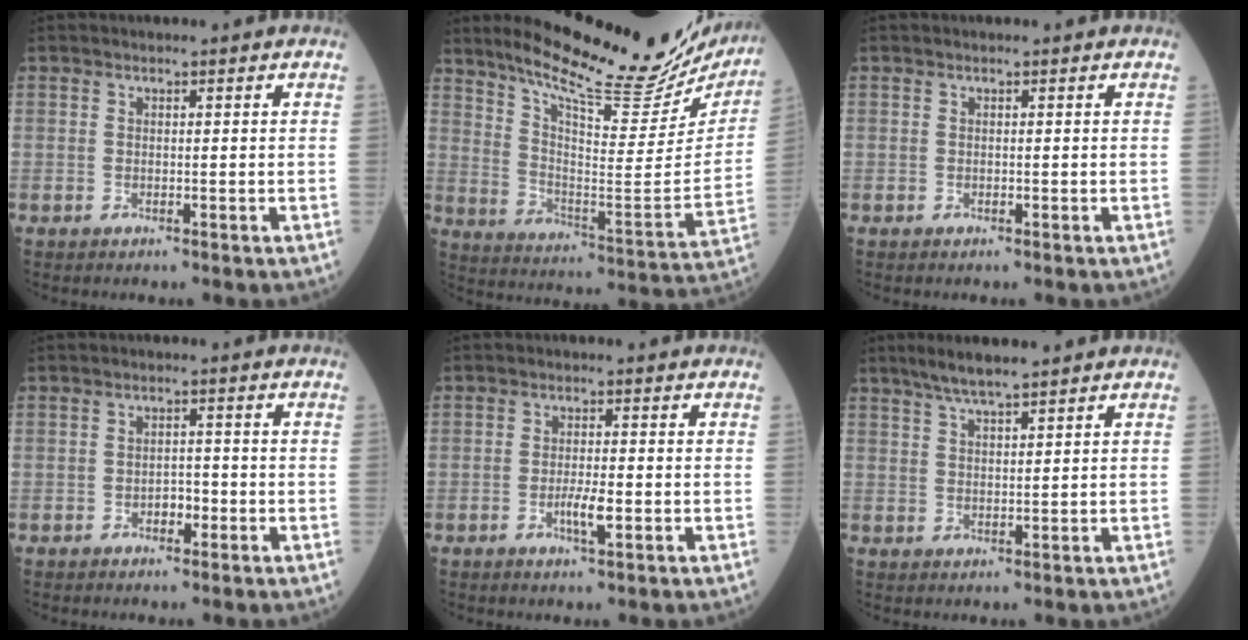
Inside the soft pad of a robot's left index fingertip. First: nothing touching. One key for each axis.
{"total": 26.5, "fx": 22.9, "fy": 4.3, "fz": 12.6, "tx": -0.203, "ty": -0.067, "tz": 0.312}
{"total": 0.0}
{"total": 2.0, "fx": -0.9, "fy": 1.1, "fz": 1.3, "tx": -0.017, "ty": 0.006, "tz": -0.016}
{"total": 3.0, "fx": -0.9, "fy": 0.5, "fz": 2.8, "tx": -0.056, "ty": -0.002, "tz": -0.015}
{"total": 5.5, "fx": 4.4, "fy": 0.2, "fz": 3.2, "tx": -0.065, "ty": 0.014, "tz": 0.082}